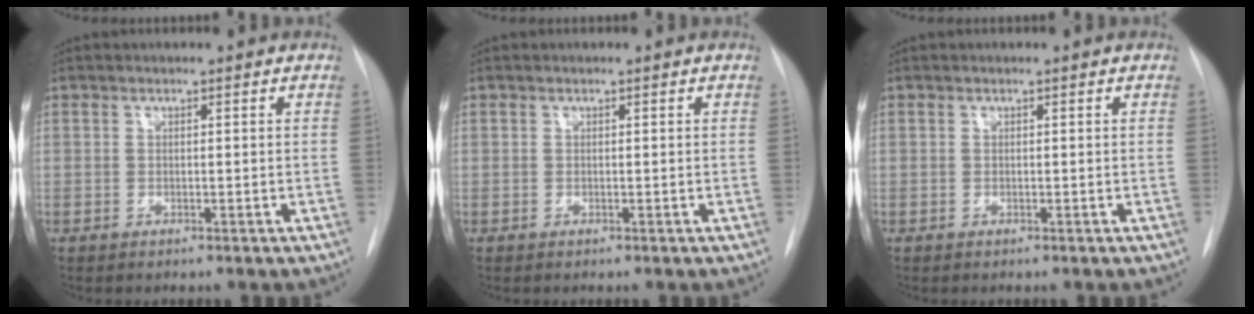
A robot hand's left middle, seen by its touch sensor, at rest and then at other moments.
{"total": 0.0}
{"total": 0.0}